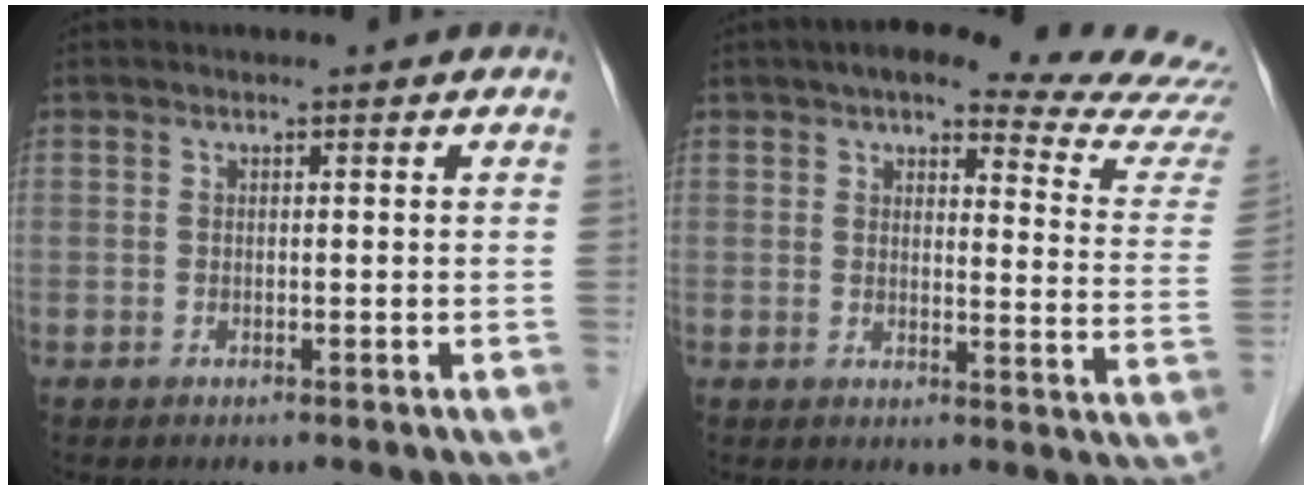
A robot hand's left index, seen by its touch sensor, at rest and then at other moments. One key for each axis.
{"total": 18.8, "fx": 16.8, "fy": 2.2, "fz": 8.1, "tx": -0.087, "ty": -0.051, "tz": 0.173}